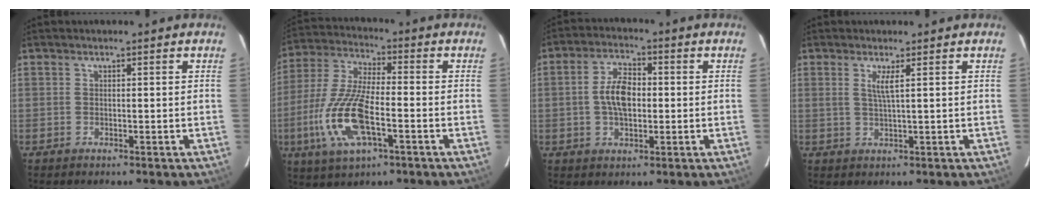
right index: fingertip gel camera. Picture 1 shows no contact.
{"total": 15.7, "force": [-5.0, 5.6, 13.8], "torque": [-0.304, -0.010, -0.097]}
{"total": 7.2, "force": [-0.2, 4.1, 6.0], "torque": [-0.114, 0.012, -0.001]}
{"total": 2.4, "force": [1.0, -0.3, 2.2], "torque": [-0.042, -0.005, 0.018]}